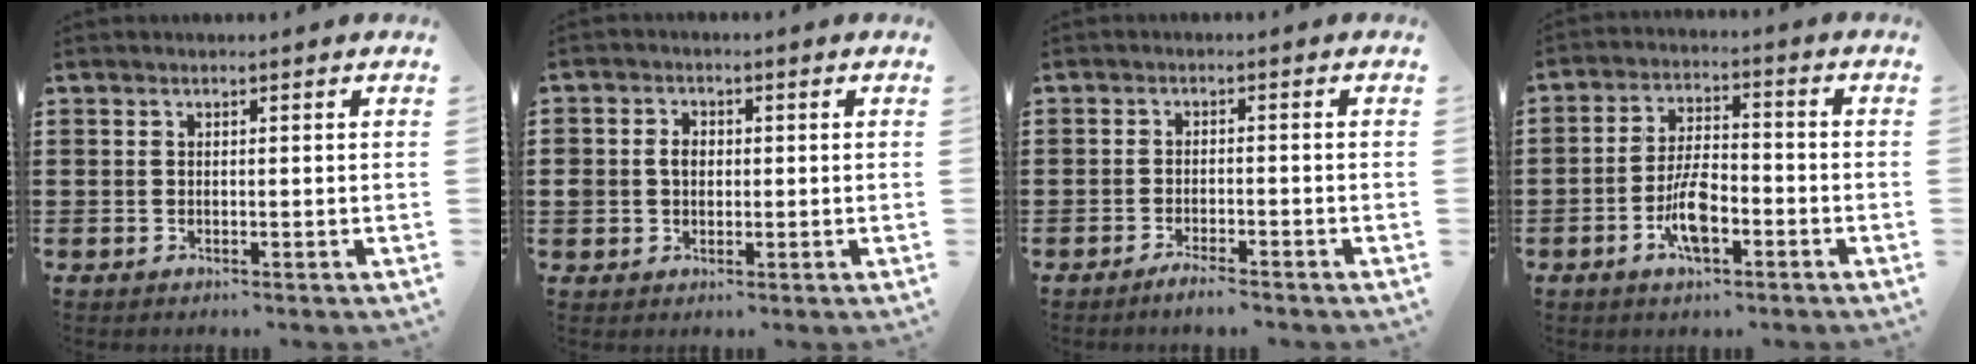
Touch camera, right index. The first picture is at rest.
{"total": 2.7, "force": [0.0, 2.4, 1.3], "torque": [-0.032, 0.009, -0.003]}
{"total": 2.1, "force": [-1.9, 0.1, 0.9], "torque": [-0.017, 0.002, -0.035]}
{"total": 7.7, "force": [-3.3, 3.2, 6.2], "torque": [-0.134, 0.000, -0.064]}